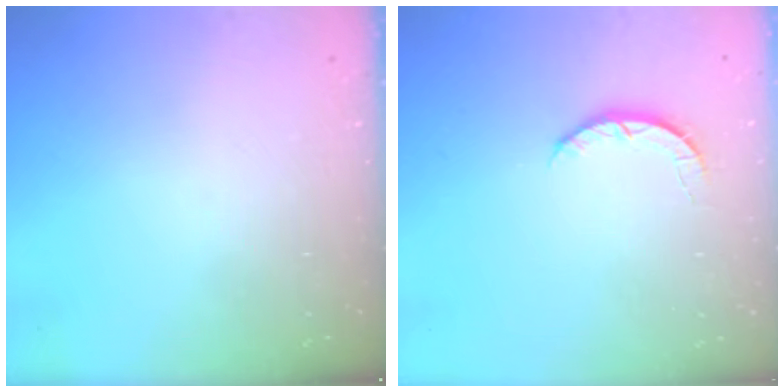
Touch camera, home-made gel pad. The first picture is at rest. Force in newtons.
{"total": 2.7, "press": 2.7, "slide": 0.4}